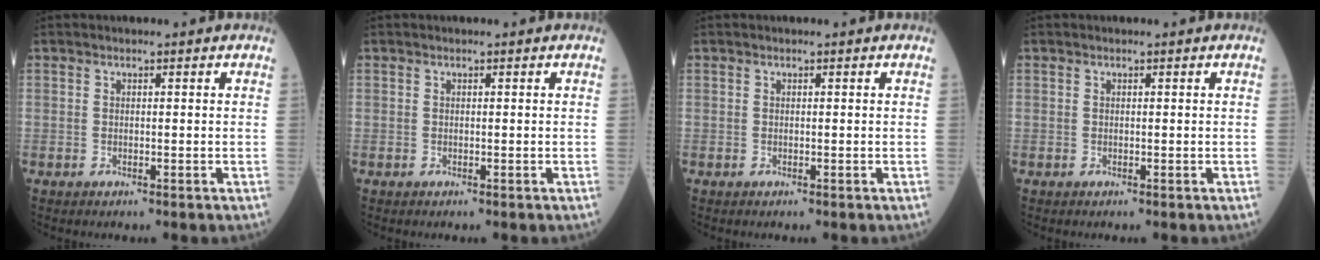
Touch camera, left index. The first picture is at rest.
{"total": 0.0}
{"total": 0.0}
{"total": 0.0}